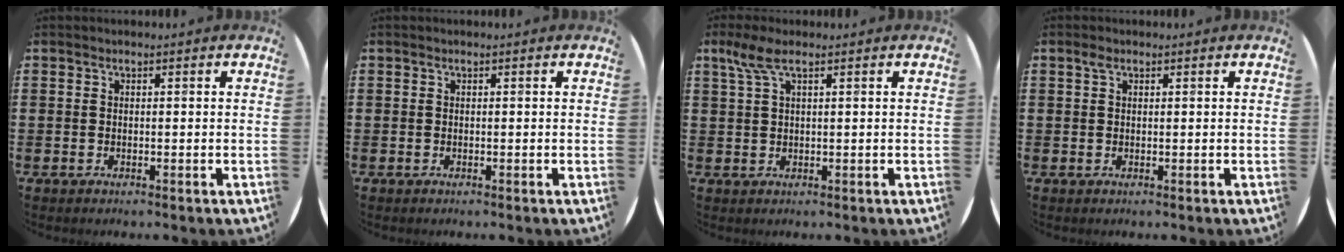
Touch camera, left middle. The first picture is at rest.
{"total": 0.0}
{"total": 3.0, "force": [1.7, 0.6, 2.5], "torque": [-0.053, 0.004, 0.029]}
{"total": 1.0, "force": [0.5, 0.6, 0.6], "torque": [-0.006, 0.001, 0.008]}